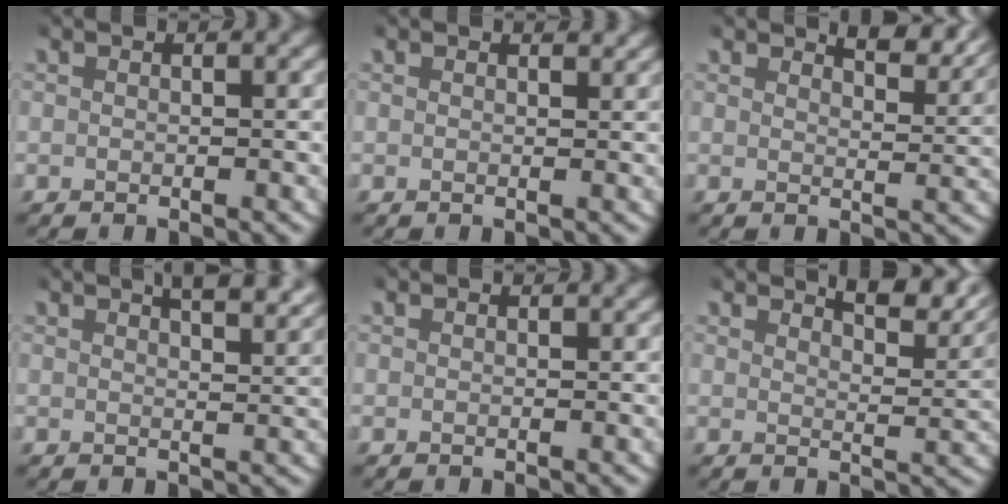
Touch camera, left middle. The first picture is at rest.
{"total": 0.7, "force": [0.7, 0.1, 0.2], "torque": [0.004, -0.001, 0.009]}
{"total": 4.5, "force": [3.9, 0.7, 1.9], "torque": [-0.023, 0.002, 0.059]}
{"total": 5.0, "force": [3.6, 1.3, 3.2], "torque": [-0.040, 0.007, 0.052]}
{"total": 0.0}
{"total": 5.7, "force": [4.8, 1.0, 2.9], "torque": [-0.033, 0.006, 0.069]}